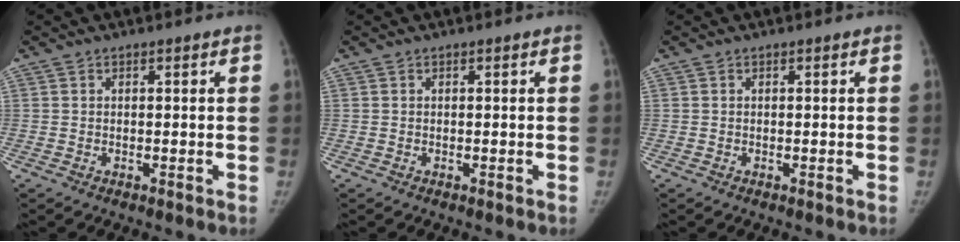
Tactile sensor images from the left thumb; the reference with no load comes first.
{"total": 0.0}
{"total": 0.0}